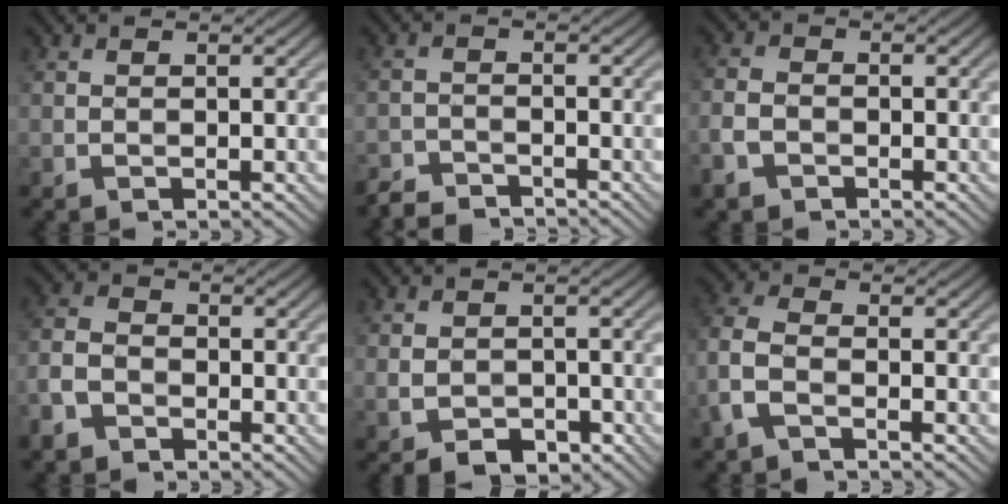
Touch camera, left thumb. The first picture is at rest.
{"total": 3.5, "force": [-3.3, 0.6, 0.6], "torque": [-0.010, -0.004, -0.070]}
{"total": 3.5, "force": [-2.0, 2.3, 1.7], "torque": [-0.046, -0.006, -0.051]}
{"total": 4.5, "force": [-2.9, 2.8, 2.0], "torque": [-0.055, -0.002, -0.072]}
{"total": 3.9, "force": [-1.8, 2.7, 2.2], "torque": [-0.042, -0.011, -0.031]}
{"total": 5.0, "force": [-2.3, 2.4, 3.8], "torque": [-0.104, 0.002, -0.062]}